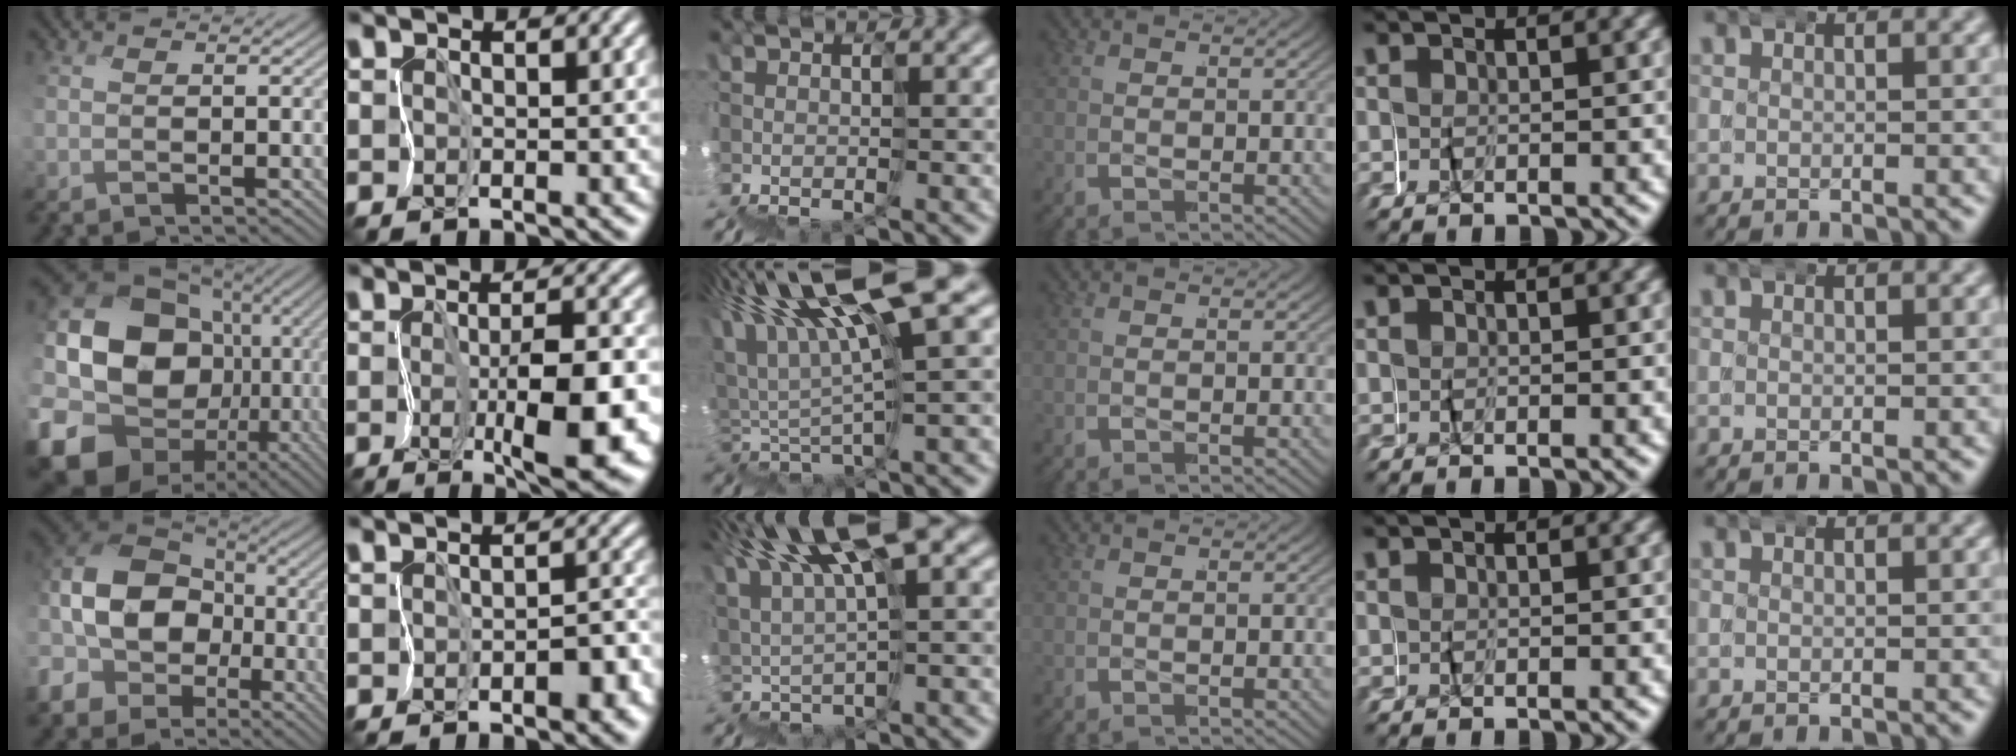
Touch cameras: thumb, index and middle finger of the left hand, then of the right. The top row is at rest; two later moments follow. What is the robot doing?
{"motion": "wrap", "object": "masking tape"}